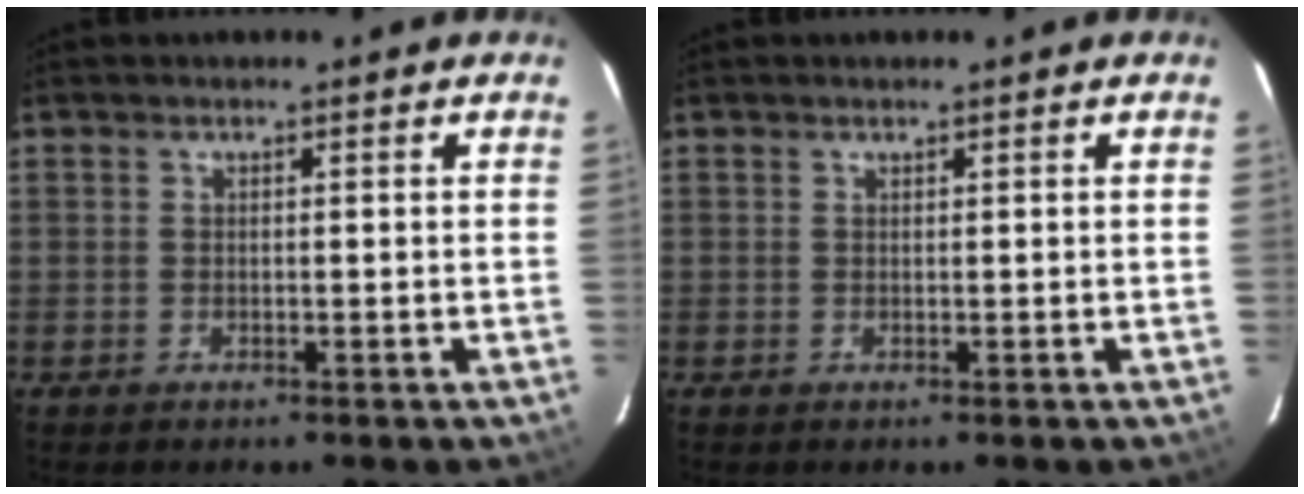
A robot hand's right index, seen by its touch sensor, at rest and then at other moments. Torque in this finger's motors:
{"motor_torque": [-0.14, -0.10, -0.03, 0.00]}